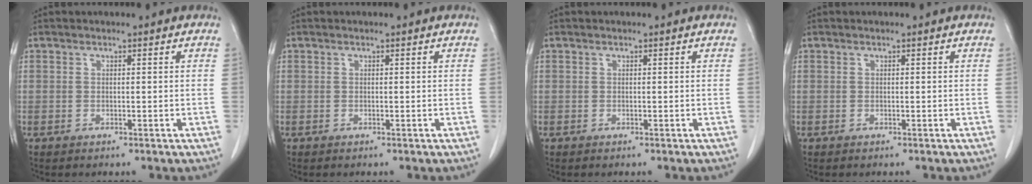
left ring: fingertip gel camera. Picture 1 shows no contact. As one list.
[{"total": 0.0}, {"total": 0.0}, {"total": 0.0}]